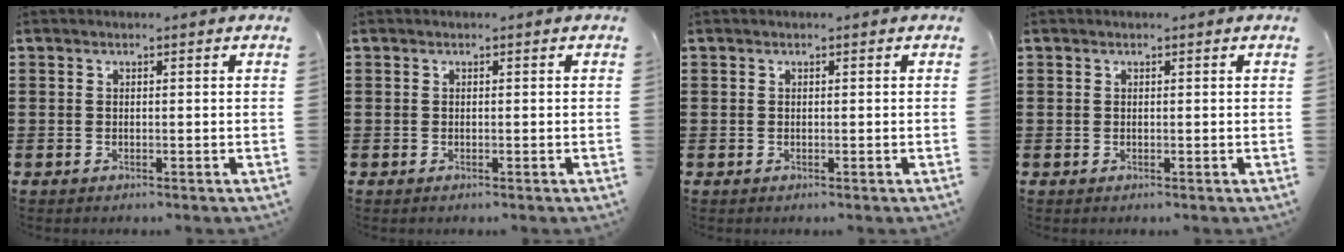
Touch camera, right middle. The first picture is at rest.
{"total": 0.0}
{"total": 0.0}
{"total": 0.0}